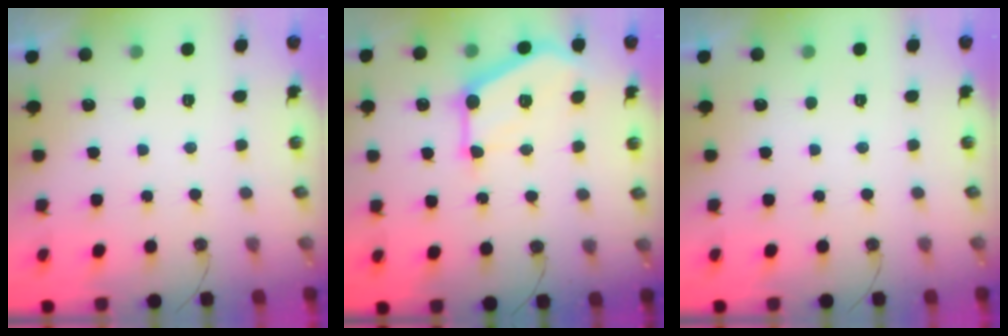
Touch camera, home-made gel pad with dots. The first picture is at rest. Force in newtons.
{"total": 14.6, "press": 14.5, "slide": 1.6}
{"total": 0.0}